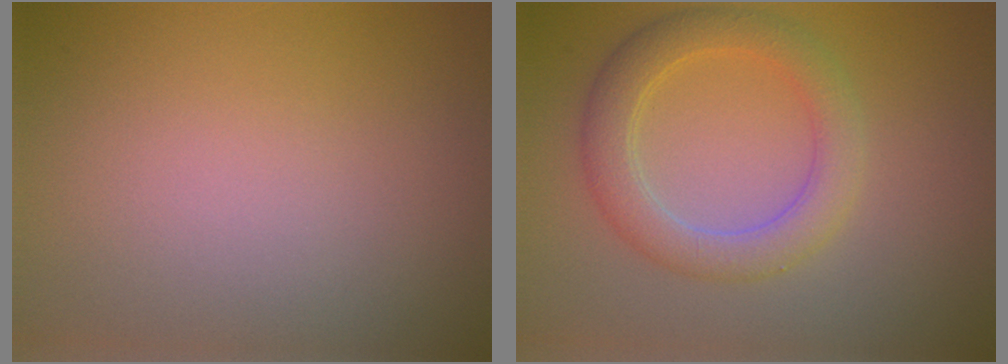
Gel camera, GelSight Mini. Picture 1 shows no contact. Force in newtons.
{"total": 4.1, "press": 4.1, "slide": 0.3}